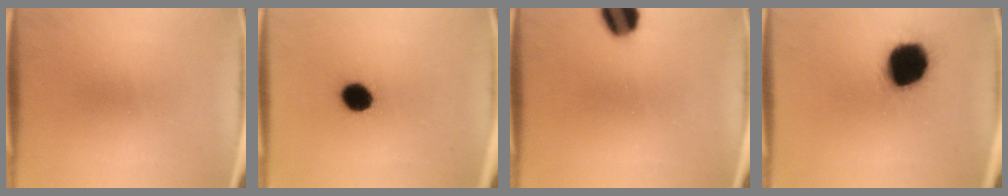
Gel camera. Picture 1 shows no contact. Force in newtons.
{"total": 8.0}
{"total": 8.4}
{"total": 18.9}